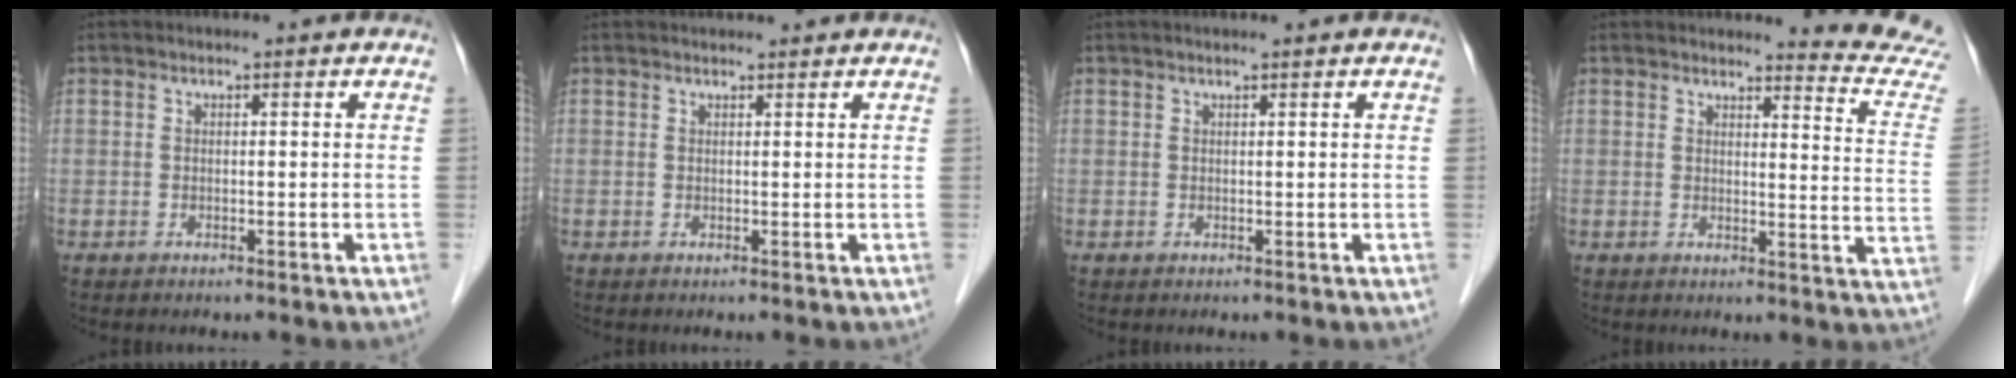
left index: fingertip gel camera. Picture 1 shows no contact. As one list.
[{"total": 2.4, "force": [2.3, 0.4, 0.6], "torque": [-0.010, 0.020, 0.031]}, {"total": 1.2, "force": [1.1, -0.1, 0.6], "torque": [-0.008, 0.012, 0.020]}, {"total": 10.0, "force": [9.9, -1.6, -0.3], "torque": [-0.003, -0.116, 0.092]}]